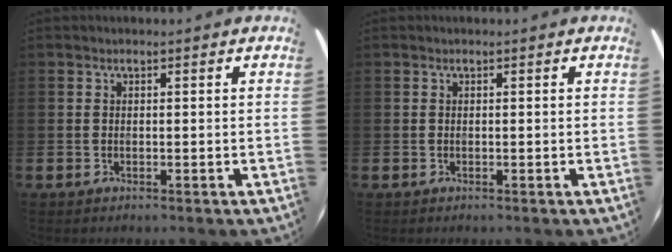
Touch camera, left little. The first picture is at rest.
{"total": 0.0}